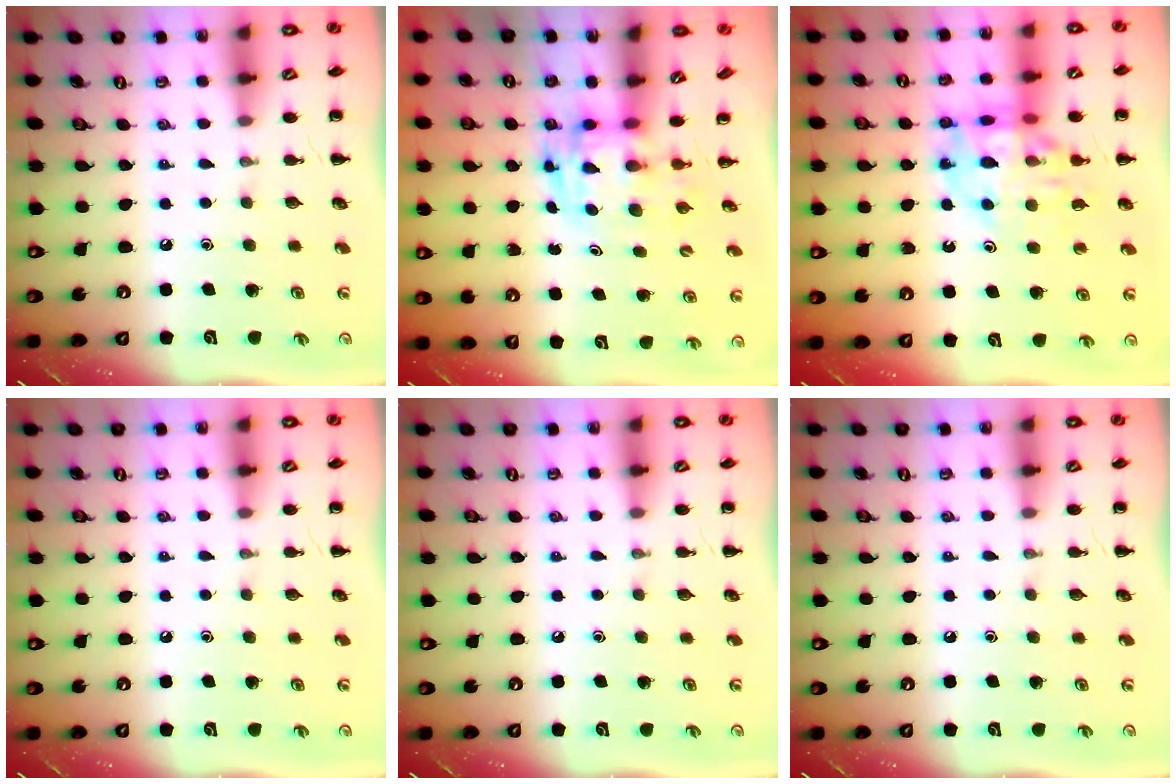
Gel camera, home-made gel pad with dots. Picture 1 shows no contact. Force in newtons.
{"total": 2.9, "press": 2.8, "slide": 0.5}
{"total": 16.4, "press": 16.1, "slide": 2.9}
{"total": 0.0}
{"total": 0.0}
{"total": 0.0}